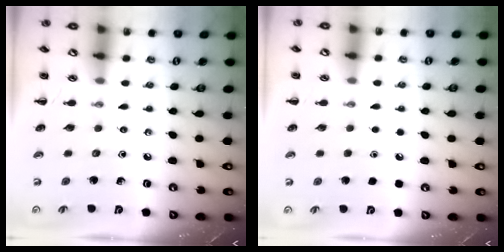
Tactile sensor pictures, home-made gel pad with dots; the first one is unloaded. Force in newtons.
{"total": 1.6, "press": 1.6, "slide": 0.1}